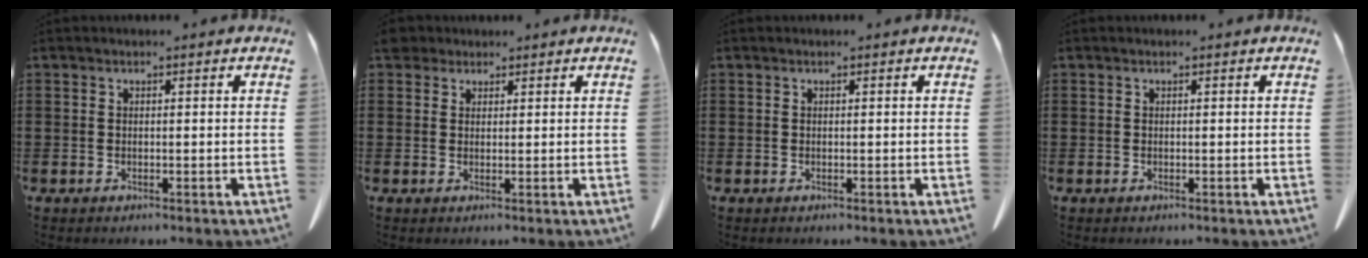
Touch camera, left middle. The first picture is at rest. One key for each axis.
{"total": 2.7, "fx": 2.1, "fy": 1.5, "fz": 0.7, "tx": -0.023, "ty": 0.010, "tz": 0.041}
{"total": 0.0}
{"total": 0.0}